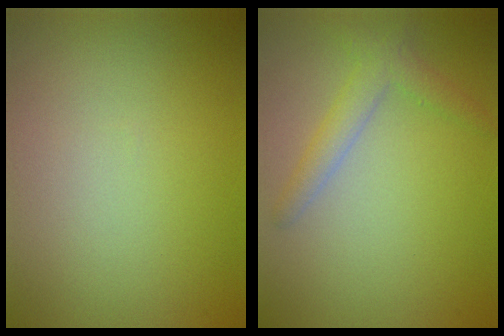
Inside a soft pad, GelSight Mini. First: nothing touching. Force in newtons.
{"total": 2.3, "press": 2.3, "slide": 0.1}